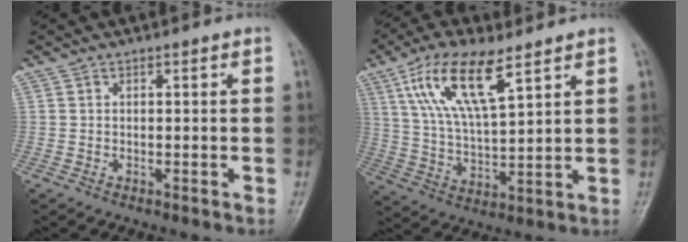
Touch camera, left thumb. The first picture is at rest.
{"total": 13.5, "force": [7.1, 4.6, 10.6], "torque": [-0.192, -0.020, 0.141]}